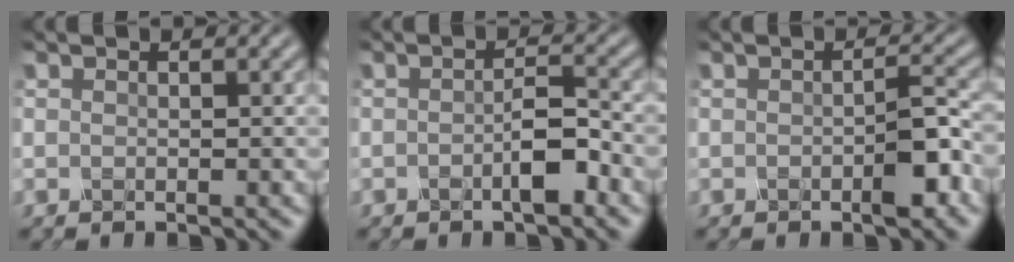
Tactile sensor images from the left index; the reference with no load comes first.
{"total": 2.1, "force": [-1.0, 0.4, 1.8], "torque": [-0.036, 0.009, -0.020]}
{"total": 2.7, "force": [-1.2, 0.5, 2.4], "torque": [-0.042, 0.007, -0.022]}